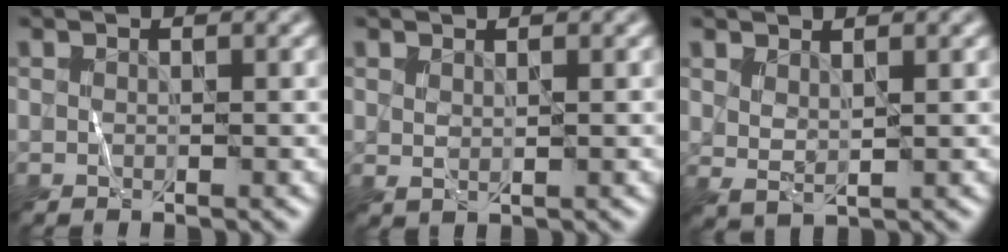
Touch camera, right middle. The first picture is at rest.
{"total": 0.9, "force": [0.6, 0.4, 0.6], "torque": [-0.017, -0.004, 0.015]}
{"total": 1.5, "force": [1.1, 0.5, 0.9], "torque": [-0.024, -0.009, 0.026]}